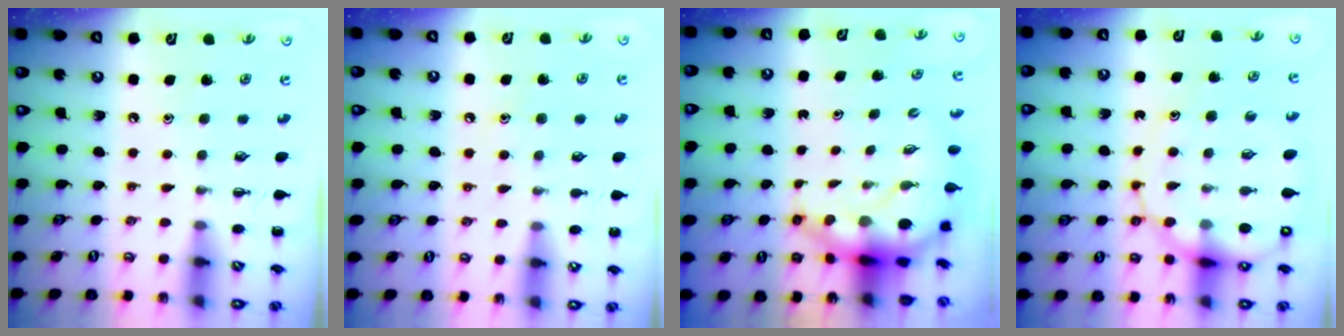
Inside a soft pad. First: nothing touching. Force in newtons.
{"total": 6.7, "press": 6.4, "slide": 1.8}
{"total": 8.3, "press": 8.0, "slide": 2.1}
{"total": 12.8, "press": 12.5, "slide": 3.0}